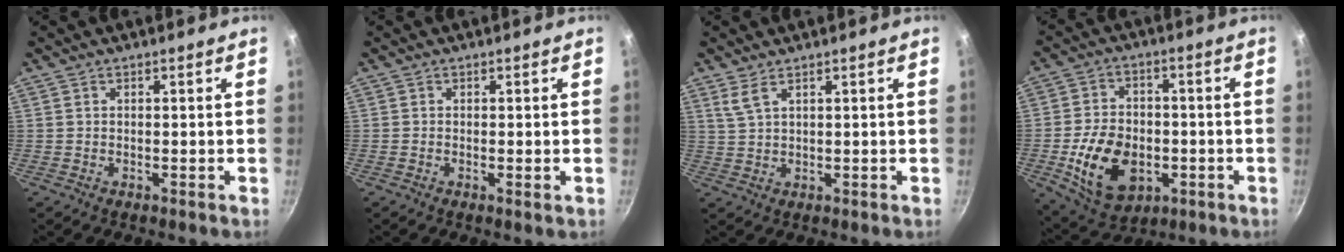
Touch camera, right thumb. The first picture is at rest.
{"total": 0.6, "force": [-0.1, 0.1, 0.6], "torque": [-0.012, -0.003, -0.003]}
{"total": 2.8, "force": [1.8, 1.0, 2.0], "torque": [-0.044, -0.010, 0.041]}
{"total": 15.2, "force": [-3.7, 10.4, 10.4], "torque": [-0.166, 0.012, -0.051]}